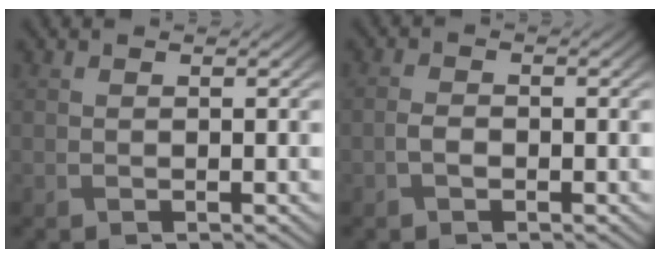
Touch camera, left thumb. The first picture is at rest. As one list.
[{"total": 1.6, "force": [-0.7, 0.9, 1.1], "torque": [-0.025, 0.005, -0.016]}]